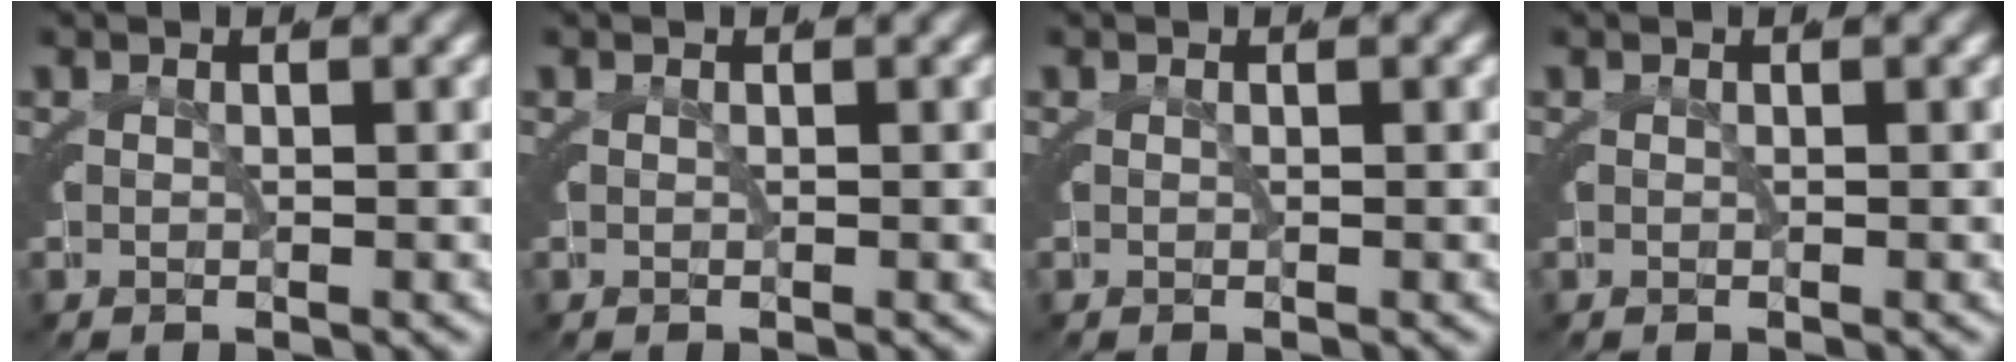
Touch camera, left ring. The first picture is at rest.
{"total": 0.0}
{"total": 0.0}
{"total": 0.0}